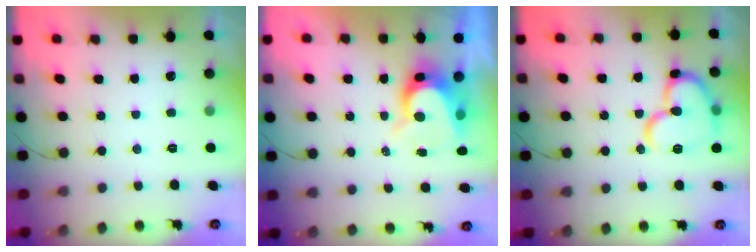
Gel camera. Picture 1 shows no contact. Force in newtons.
{"total": 7.7, "press": 7.7, "slide": 0.4}
{"total": 17.3, "press": 17.3, "slide": 1.5}